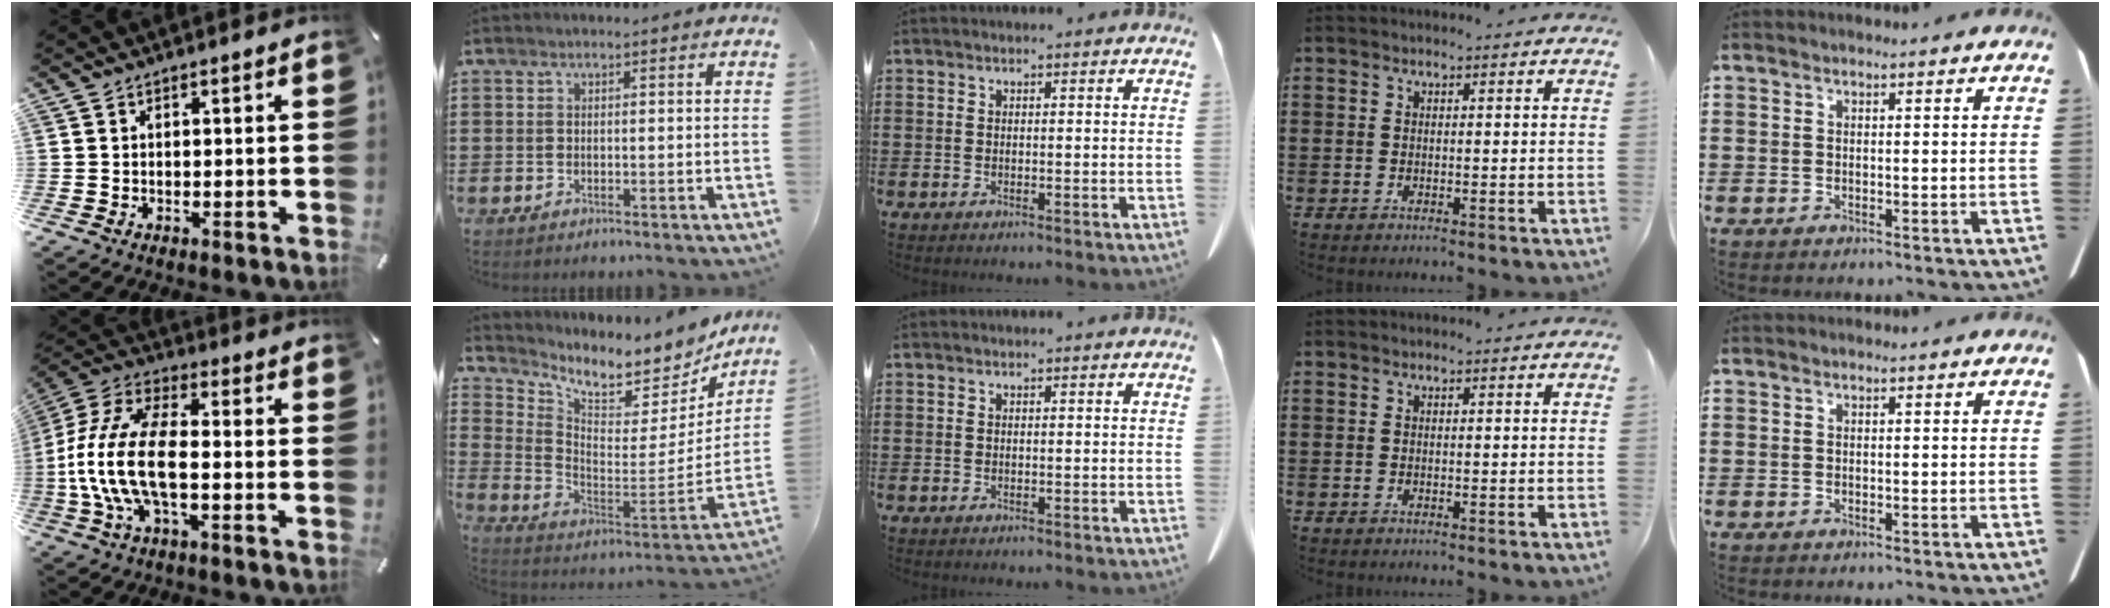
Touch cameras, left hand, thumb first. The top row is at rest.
{"thumb": {"total": 15.7, "force": [-3.2, 7.7, 13.3], "torque": [-0.290, -0.002, -0.061]}, "index": {"total": 6.7, "force": [5.9, 1.6, 2.7], "torque": [-0.071, -0.065, 0.095]}}